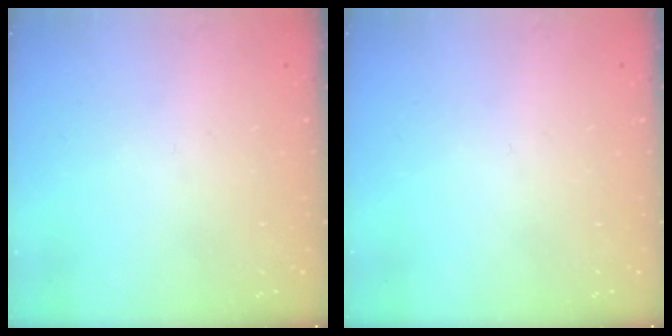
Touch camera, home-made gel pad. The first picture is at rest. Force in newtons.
{"total": 0.0}